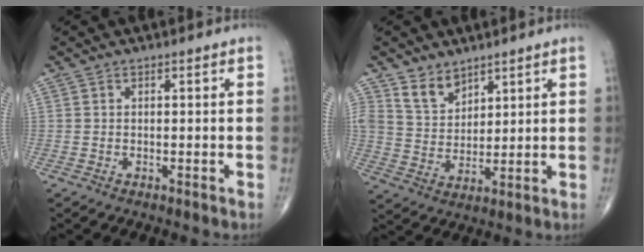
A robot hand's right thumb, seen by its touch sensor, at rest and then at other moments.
{"total": 6.2, "force": [4.6, 3.7, 1.8], "torque": [-0.010, -0.039, 0.096]}